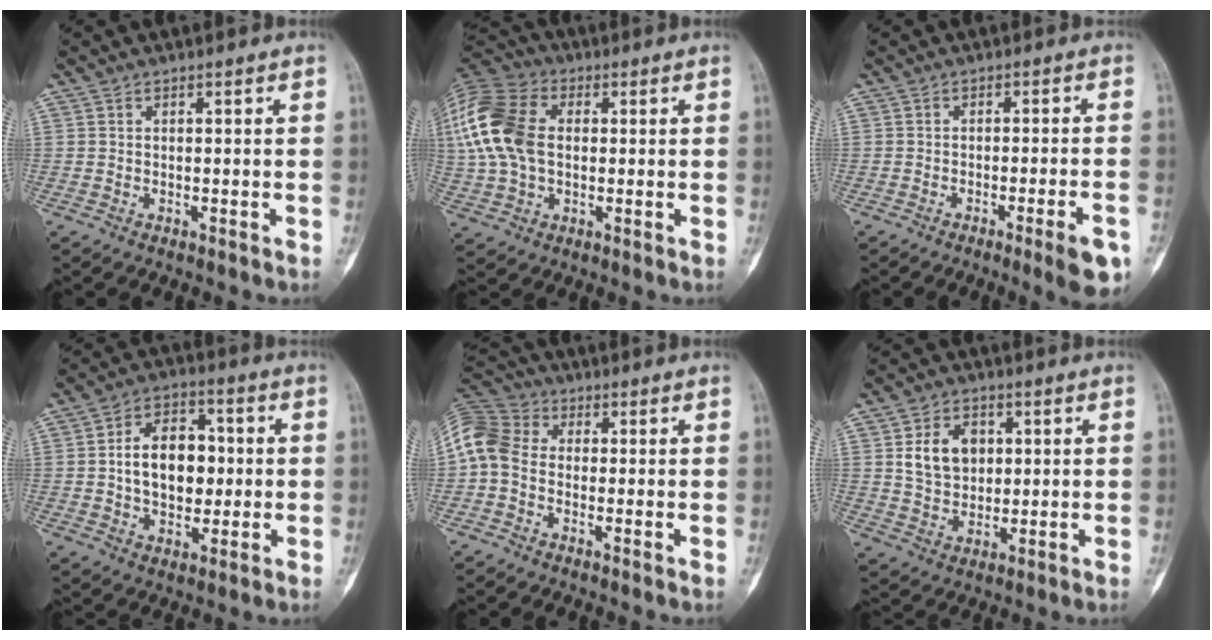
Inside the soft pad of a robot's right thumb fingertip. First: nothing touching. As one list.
[{"total": 19.6, "force": [2.1, 13.3, 14.2], "torque": [-0.333, 0.018, 0.036]}, {"total": 7.1, "force": [-3.7, 0.8, 6.0], "torque": [-0.076, 0.007, -0.046]}, {"total": 12.7, "force": [0.4, 8.6, 9.4], "torque": [-0.117, 0.017, 0.006]}, {"total": 9.3, "force": [-0.4, 7.3, 5.8], "torque": [-0.114, 0.025, -0.025]}, {"total": 9.1, "force": [2.2, 6.8, 5.6], "torque": [-0.067, -0.007, 0.043]}]